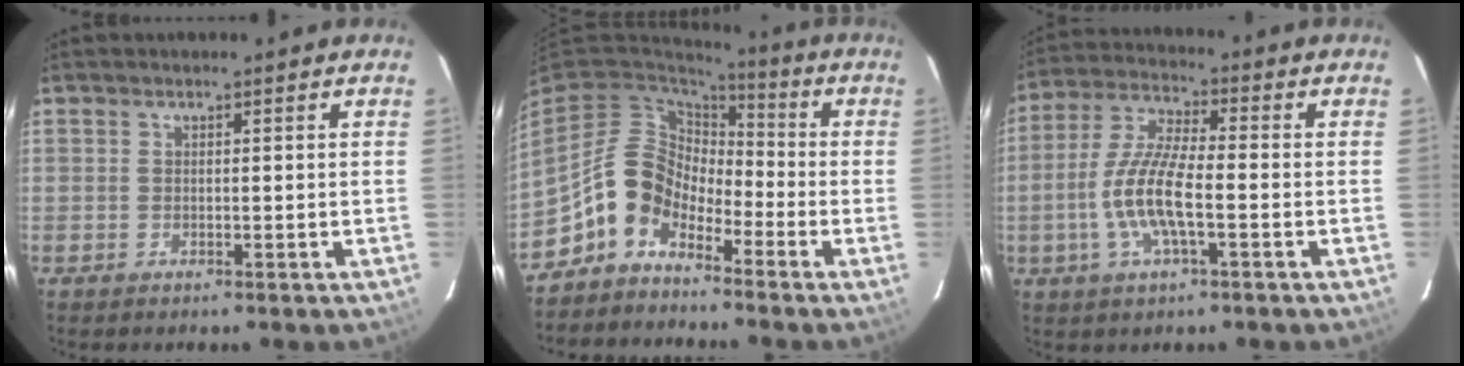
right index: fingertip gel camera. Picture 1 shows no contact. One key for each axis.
{"total": 10.1, "fx": -6.2, "fy": 6.7, "fz": 4.2, "tx": -0.087, "ty": 0.031, "tz": -0.132}
{"total": 11.0, "fx": -2.8, "fy": 3.0, "fz": 10.2, "tx": -0.216, "ty": 0.002, "tz": -0.060}